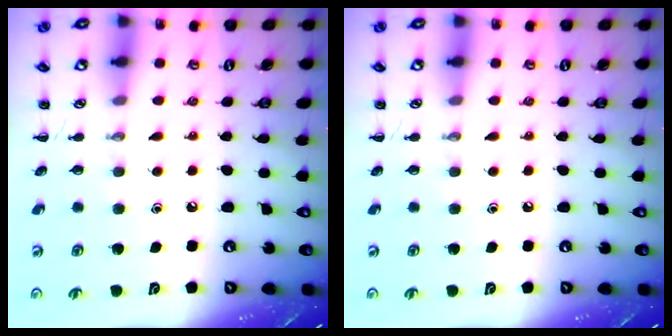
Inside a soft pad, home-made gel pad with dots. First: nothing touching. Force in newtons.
{"total": 0.0}